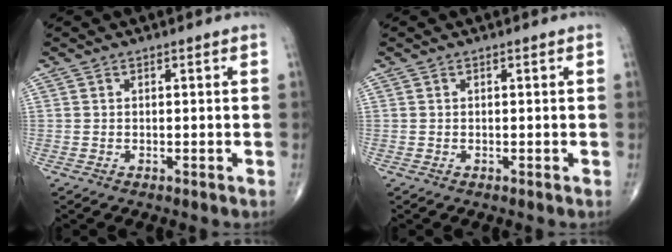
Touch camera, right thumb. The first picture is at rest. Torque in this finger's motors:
{"motor_torque": [-0.01, 0.01, -0.05, -0.03, 0.02]}